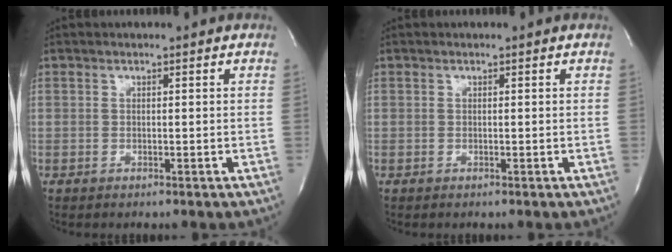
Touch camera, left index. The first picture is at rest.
{"total": 0.0}